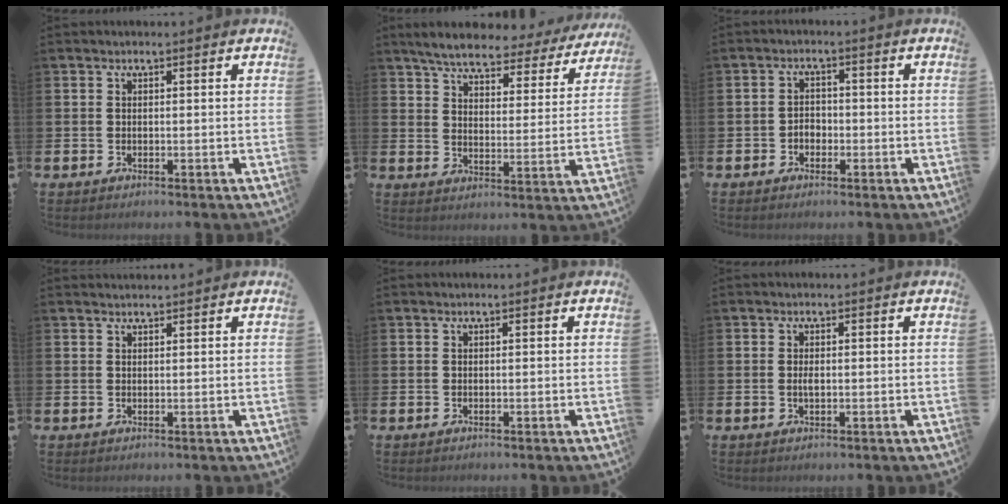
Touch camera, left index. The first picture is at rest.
{"total": 5.8, "force": [5.4, 1.0, 2.1], "torque": [-0.066, -0.031, 0.088]}
{"total": 2.0, "force": [-1.0, 1.5, 0.7], "torque": [-0.013, 0.005, -0.024]}
{"total": 1.0, "force": [1.0, 0.1, 0.1], "torque": [0.001, 0.000, 0.018]}
{"total": 0.0}
{"total": 1.1, "force": [0.0, 0.4, 1.0], "torque": [-0.017, 0.002, -0.001]}